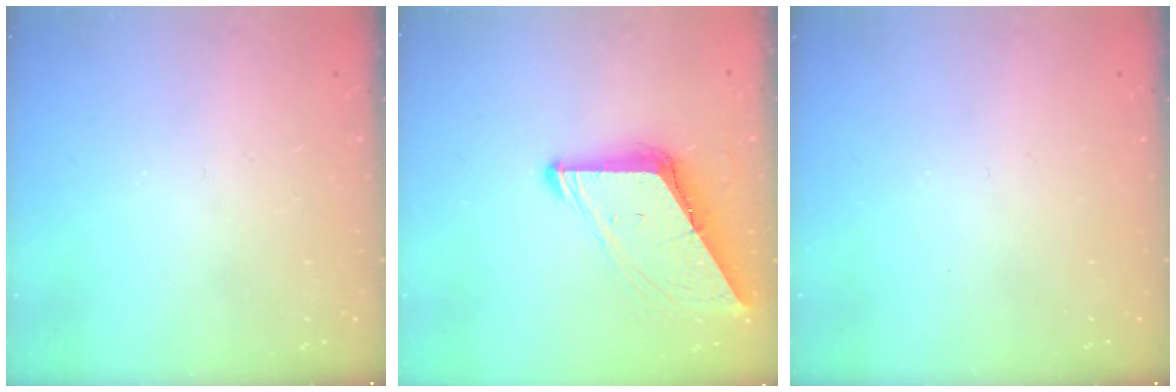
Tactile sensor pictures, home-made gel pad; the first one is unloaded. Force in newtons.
{"total": 8.6, "press": 8.6, "slide": 0.9}
{"total": 0.0}